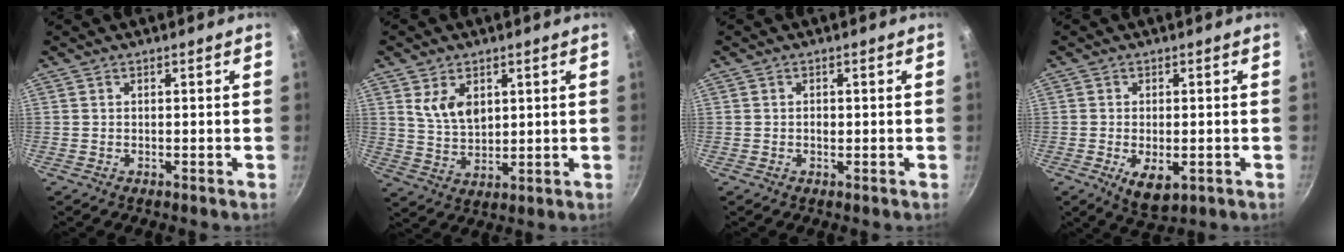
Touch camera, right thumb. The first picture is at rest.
{"total": 11.0, "force": [-0.8, 9.4, 5.7], "torque": [-0.053, 0.033, -0.027]}
{"total": 1.0, "force": [-0.1, 0.8, 0.7], "torque": [-0.009, 0.001, -0.001]}
{"total": 6.1, "force": [-1.9, 3.1, 4.9], "torque": [-0.079, -0.006, -0.024]}